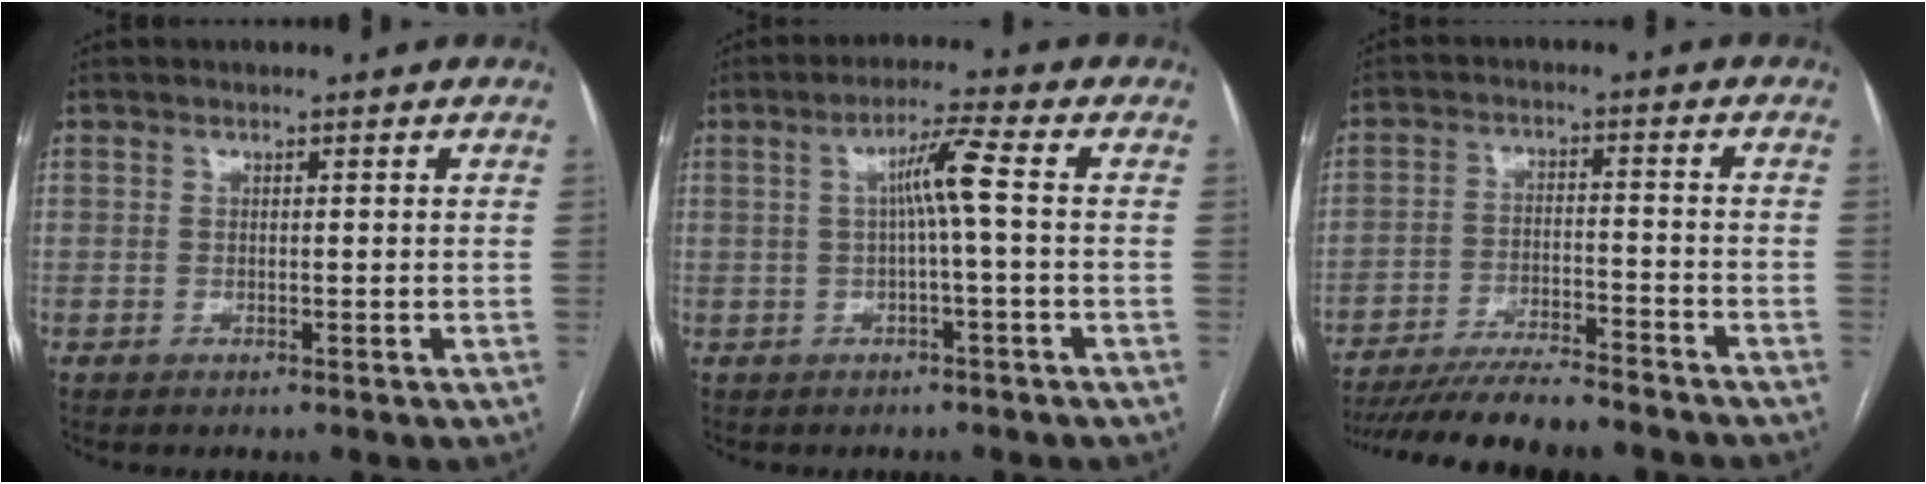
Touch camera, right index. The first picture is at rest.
{"total": 5.0, "force": [0.2, -0.7, 5.0], "torque": [-0.086, 0.013, 0.006]}
{"total": 15.9, "force": [-14.3, 1.4, 6.9], "torque": [-0.122, -0.021, -0.223]}